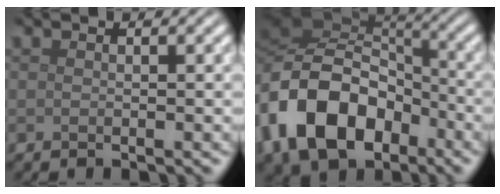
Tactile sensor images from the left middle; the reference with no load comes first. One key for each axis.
{"total": 13.3, "fx": -5.4, "fy": 9.1, "fz": 8.1, "tx": -0.177, "ty": -0.009, "tz": -0.105}